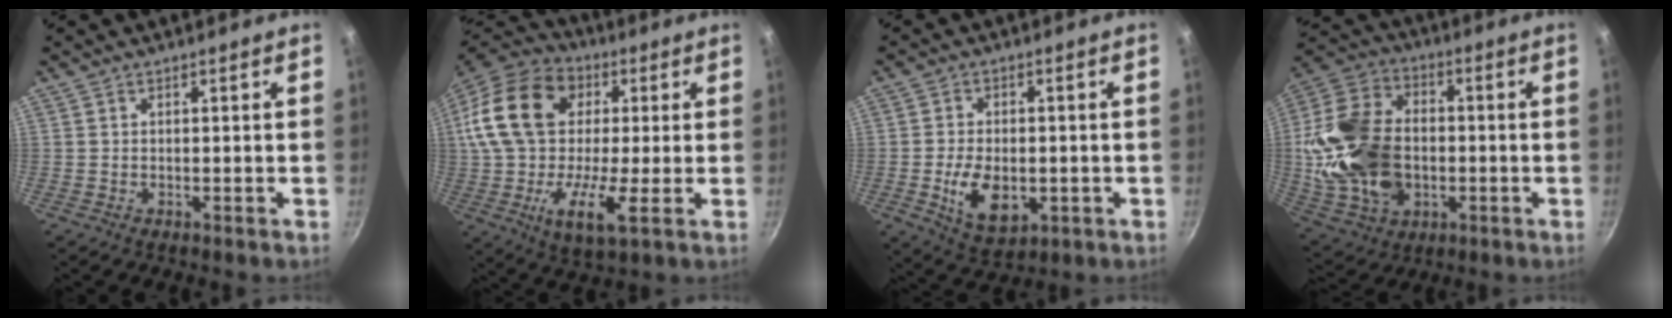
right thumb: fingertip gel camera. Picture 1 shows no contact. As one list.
[{"total": 24.5, "force": [2.9, 15.2, 19.0], "torque": [-0.350, 0.024, 0.030]}, {"total": 9.9, "force": [-1.9, 6.2, 7.5], "torque": [-0.119, -0.003, -0.021]}, {"total": 22.4, "force": [-1.5, 15.9, 15.7], "torque": [-0.293, 0.025, -0.019]}]